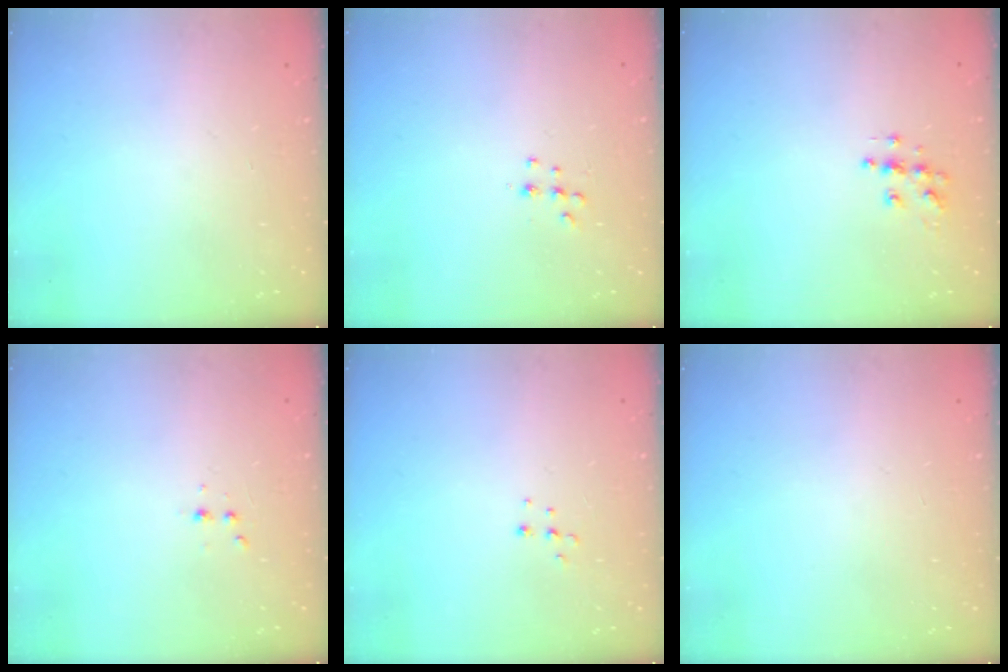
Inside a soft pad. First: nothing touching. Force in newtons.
{"total": 5.8, "press": 5.8, "slide": 0.4}
{"total": 6.1, "press": 6.1, "slide": 0.3}
{"total": 2.9, "press": 2.7, "slide": 1.0}
{"total": 5.1, "press": 5.0, "slide": 0.4}
{"total": 0.0}